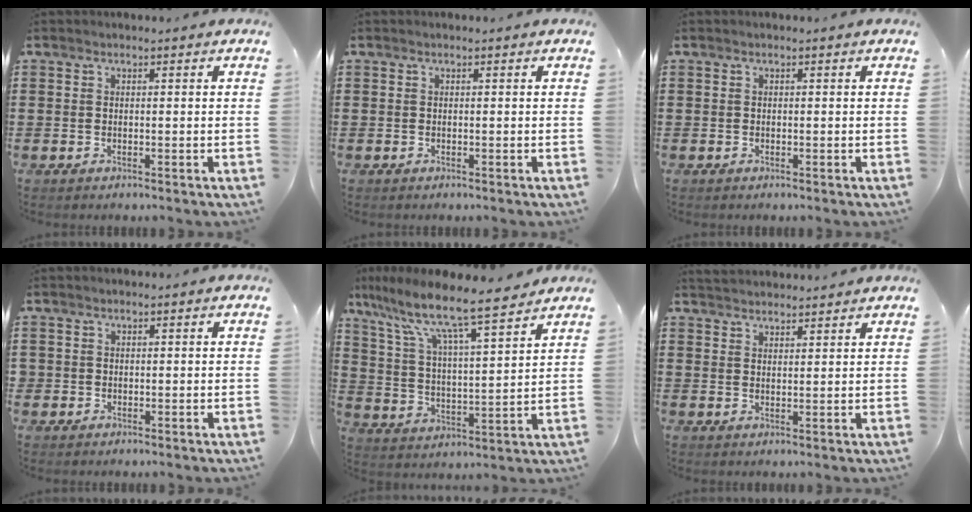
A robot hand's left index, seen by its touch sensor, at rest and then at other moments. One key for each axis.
{"total": 0.0}
{"total": 0.0}
{"total": 0.7, "fx": 0.2, "fy": 0.7, "fz": 0.0, "tx": -0.003, "ty": 0.005, "tz": 0.002}
{"total": 9.5, "fx": 8.0, "fy": 0.5, "fz": 5.0, "tx": -0.128, "ty": -0.052, "tz": 0.132}
{"total": 2.4, "fx": 2.4, "fy": 0.0, "fz": -0.1, "tx": -0.005, "ty": -0.003, "tz": 0.048}